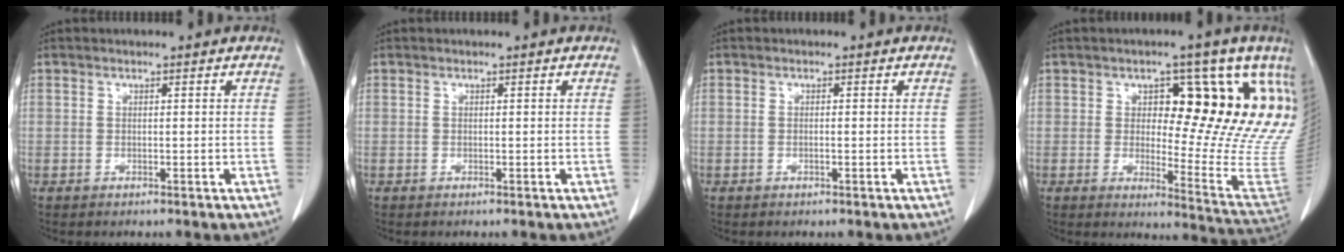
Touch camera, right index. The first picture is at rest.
{"total": 0.0}
{"total": 0.5, "force": [-0.2, 0.0, 0.5], "torque": [-0.013, 0.000, -0.002]}
{"total": 18.1, "force": [6.7, 5.8, 15.7], "torque": [-0.194, 0.006, 0.093]}